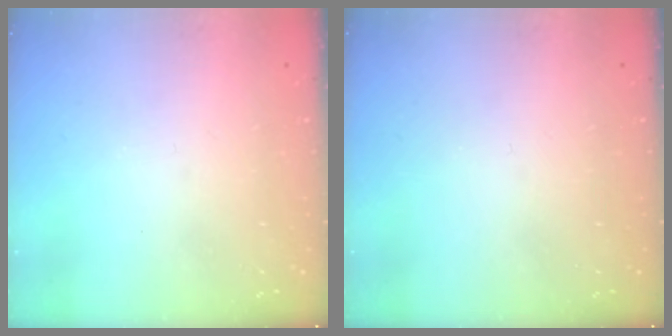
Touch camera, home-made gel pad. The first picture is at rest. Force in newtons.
{"total": 0.0}